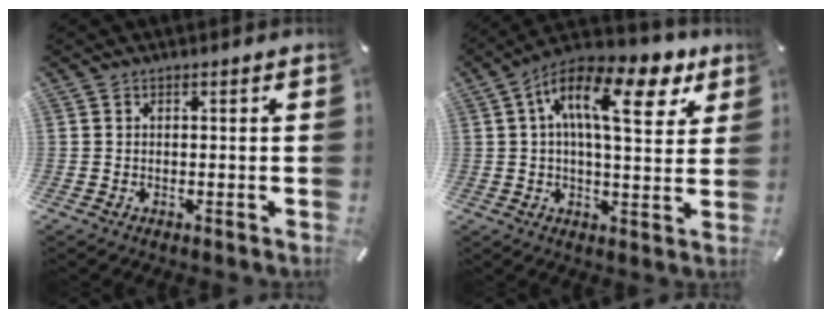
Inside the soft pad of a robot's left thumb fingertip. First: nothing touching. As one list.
[{"total": 16.6, "force": [6.7, 7.1, 13.5], "torque": [-0.220, -0.019, 0.108]}]